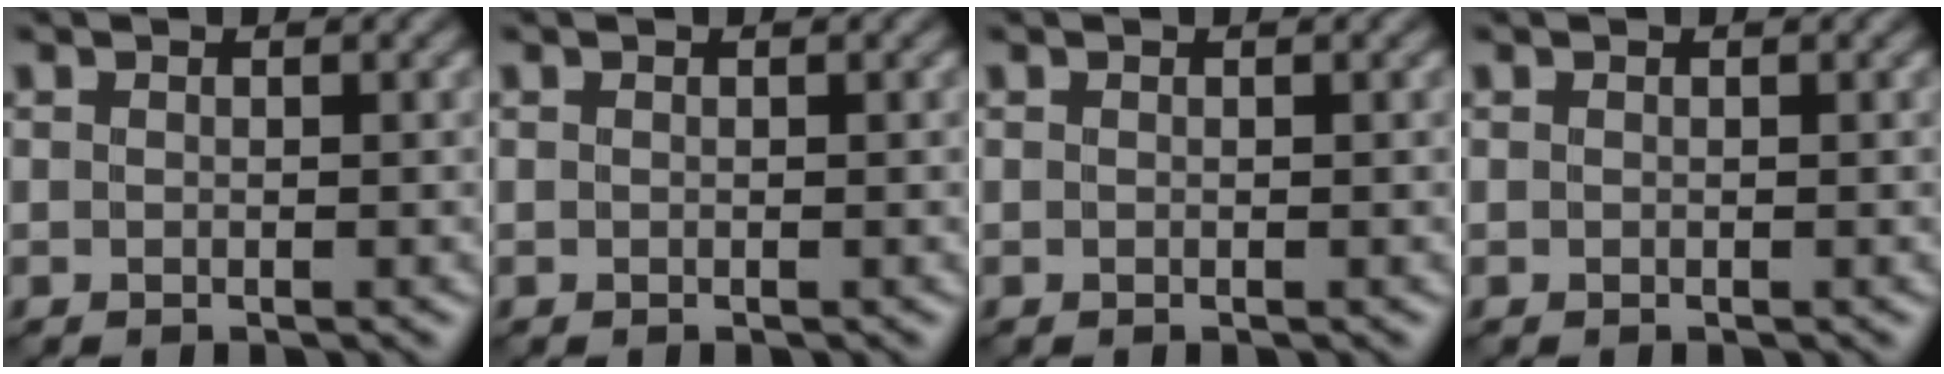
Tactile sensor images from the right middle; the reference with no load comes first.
{"total": 0.0}
{"total": 0.0}
{"total": 0.0}